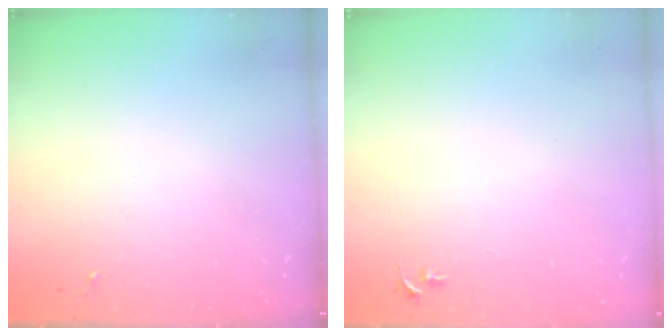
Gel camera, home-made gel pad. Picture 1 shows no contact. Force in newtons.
{"total": 2.7, "press": 2.7, "slide": 0.3}